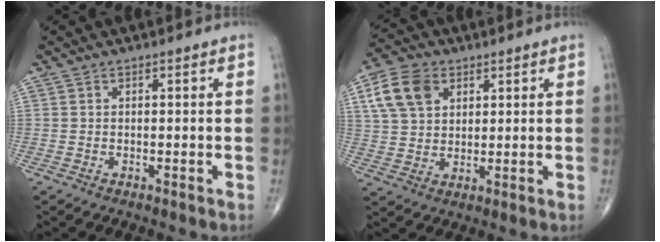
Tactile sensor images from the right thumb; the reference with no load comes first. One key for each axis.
{"total": 9.8, "fx": 4.0, "fy": 6.8, "fz": 5.8, "tx": -0.097, "ty": -0.002, "tz": 0.075}